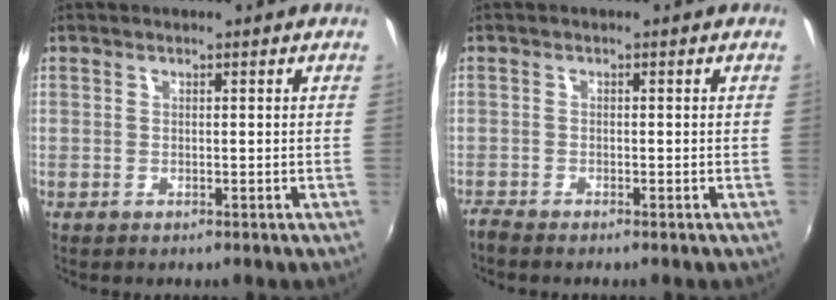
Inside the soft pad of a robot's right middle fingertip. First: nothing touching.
{"total": 1.5, "force": [-1.4, -0.1, 0.4], "torque": [-0.016, -0.005, -0.027]}